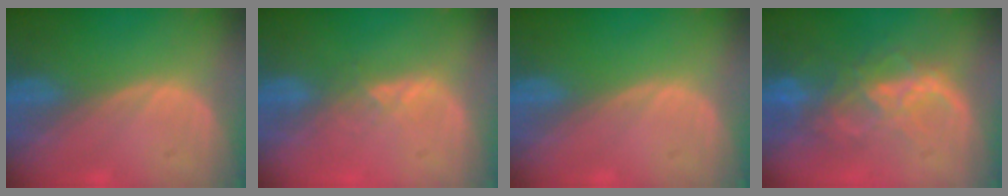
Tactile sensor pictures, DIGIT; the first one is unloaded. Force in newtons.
{"total": 2.0, "press": 2.0, "slide": 0.3}
{"total": 0.0}
{"total": 8.8, "press": 7.5, "slide": 4.7}